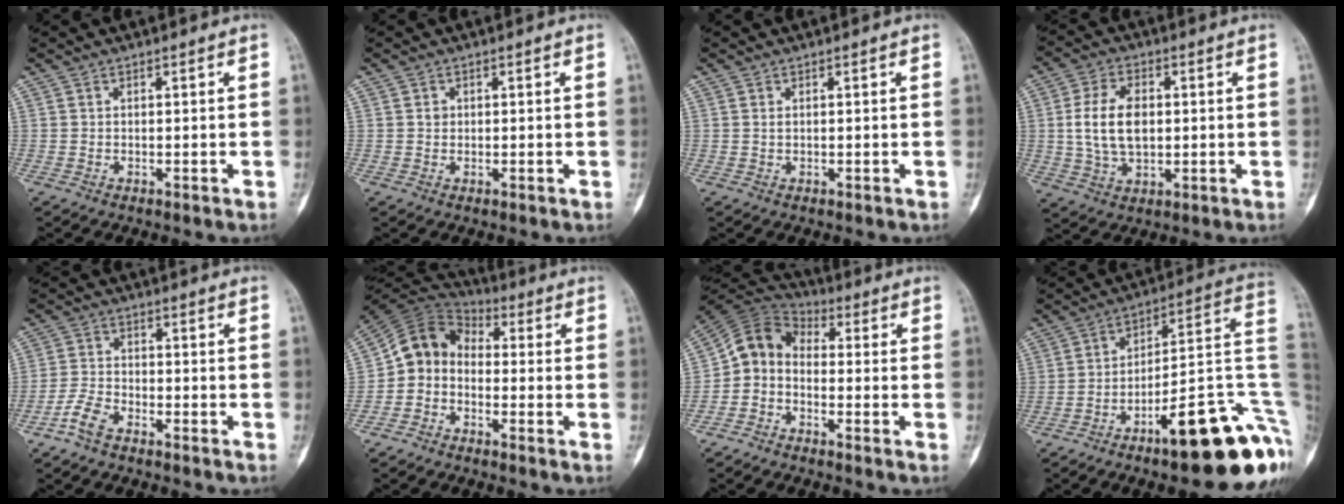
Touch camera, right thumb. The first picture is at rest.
{"total": 1.1, "force": [0.3, 1.0, 0.5], "torque": [0.002, 0.002, 0.003]}
{"total": 0.6, "force": [0.2, 0.3, 0.4], "torque": [-0.007, 0.003, 0.005]}
{"total": 10.6, "force": [0.9, 6.5, 8.3], "torque": [-0.152, 0.002, 0.022]}
{"total": 4.7, "force": [-3.4, 1.8, 2.6], "torque": [-0.055, 0.020, -0.073]}
{"total": 8.8, "force": [-1.9, 7.1, 4.8], "torque": [-0.074, 0.047, -0.058]}
{"total": 7.9, "force": [-1.8, 6.0, 4.8], "torque": [-0.077, 0.043, -0.058]}
{"total": 22.2, "force": [-8.7, 5.9, 19.6], "torque": [-0.189, 0.074, -0.119]}